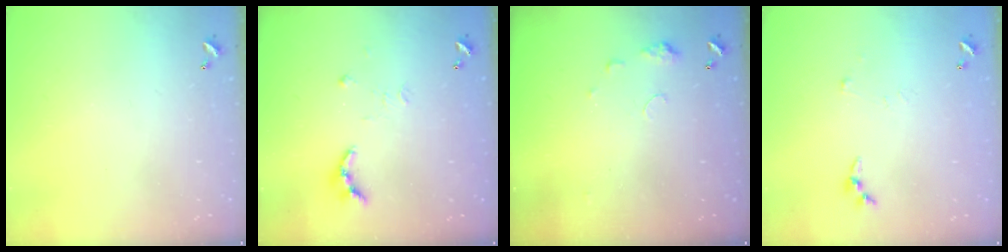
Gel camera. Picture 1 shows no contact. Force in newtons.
{"total": 7.7, "press": 7.6, "slide": 0.6}
{"total": 5.6, "press": 5.6, "slide": 0.7}
{"total": 4.2, "press": 4.2, "slide": 0.5}